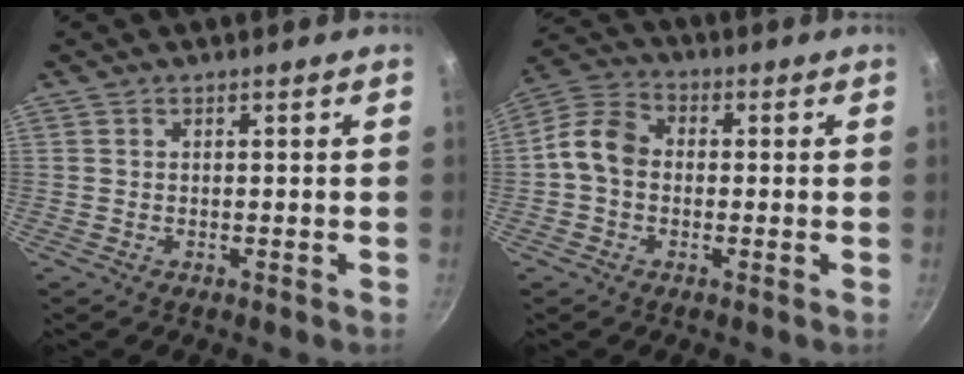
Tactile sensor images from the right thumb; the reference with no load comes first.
{"total": 8.0, "force": [-0.6, 6.2, 5.0], "torque": [-0.076, 0.026, -0.033]}